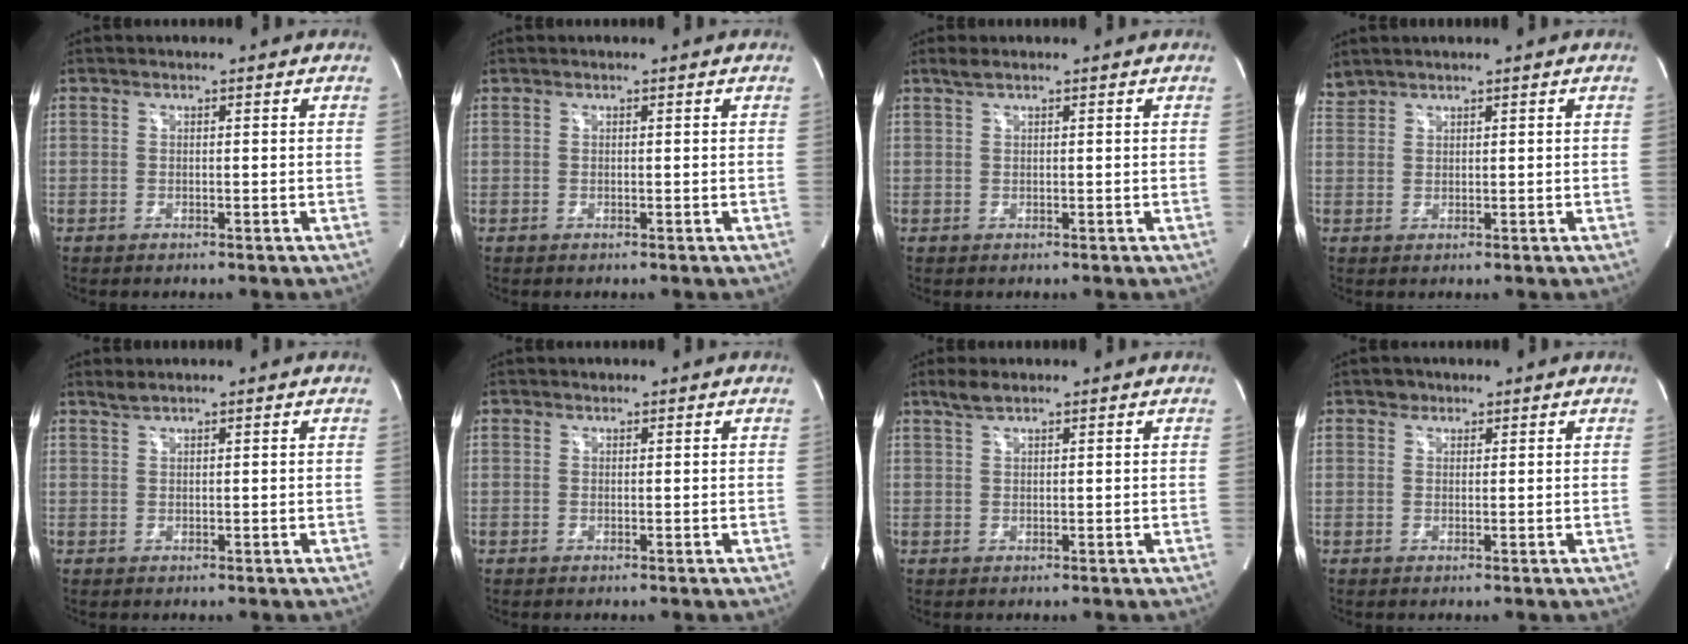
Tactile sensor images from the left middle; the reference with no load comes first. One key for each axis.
{"total": 0.0}
{"total": 1.1, "fx": 0.9, "fy": 0.0, "fz": 0.7, "tx": -0.020, "ty": 0.009, "tz": 0.022}
{"total": 2.0, "fx": 2.0, "fy": 0.1, "fz": 0.0, "tx": -0.011, "ty": 0.017, "tz": 0.047}
{"total": 1.0, "fx": 1.0, "fy": -0.1, "fz": 0.3, "tx": -0.011, "ty": 0.004, "tz": 0.025}
{"total": 0.5, "fx": 0.3, "fy": 0.4, "fz": 0.0, "tx": -0.002, "ty": -0.001, "tz": 0.004}
{"total": 2.1, "fx": 1.7, "fy": 0.4, "fz": 1.2, "tx": -0.033, "ty": 0.008, "tz": 0.036}
{"total": 1.4, "fx": 0.9, "fy": 1.1, "fz": 0.1, "tx": 0.002, "ty": 0.001, "tz": 0.009}